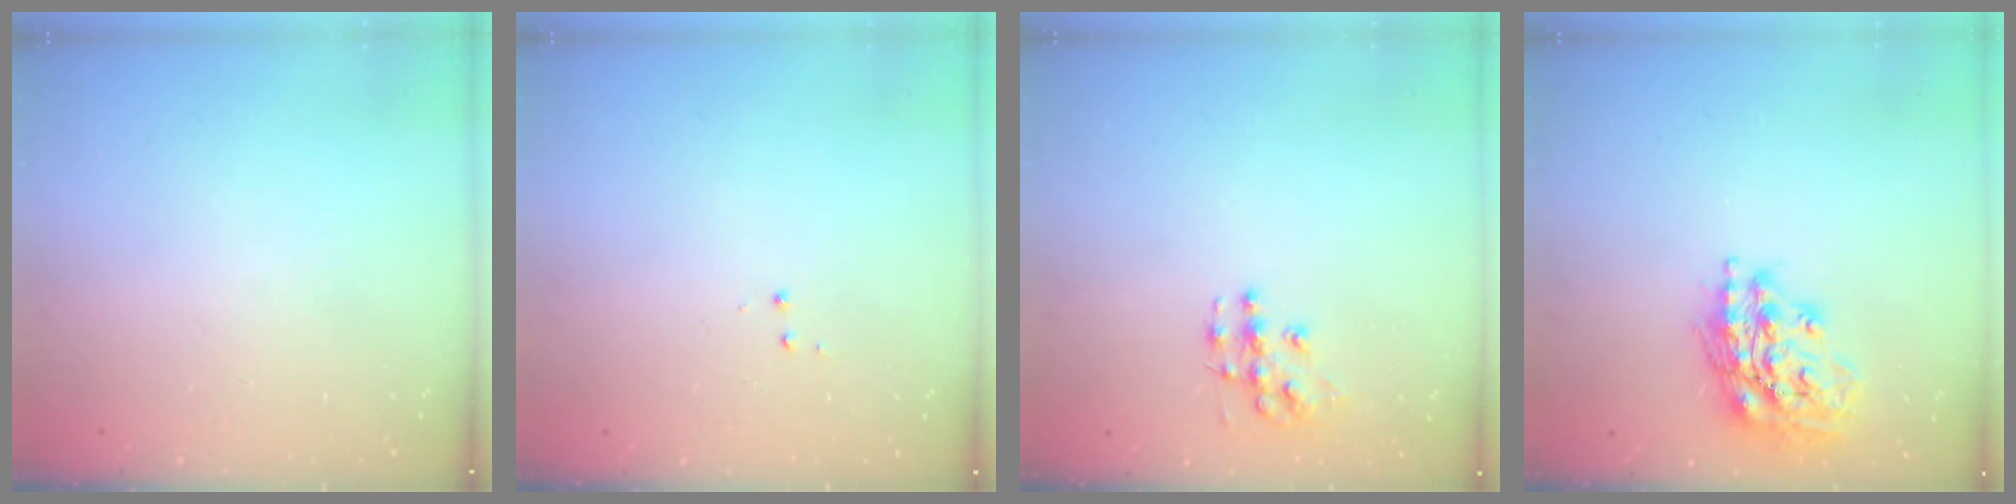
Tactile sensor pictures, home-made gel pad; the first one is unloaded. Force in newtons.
{"total": 3.6, "press": 3.6, "slide": 0.5}
{"total": 8.8, "press": 8.8, "slide": 0.7}
{"total": 17.6, "press": 17.5, "slide": 1.7}